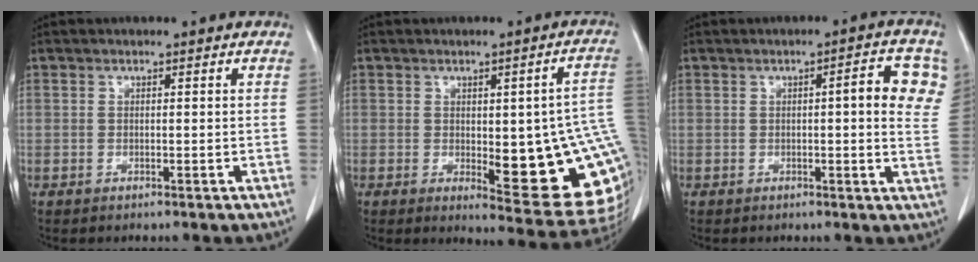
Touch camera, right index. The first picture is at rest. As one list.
[{"total": 18.6, "force": [-1.0, 4.5, 18.0], "torque": [-0.154, 0.002, 0.007]}, {"total": 7.0, "force": [1.8, 1.3, 6.7], "torque": [-0.072, 0.009, 0.012]}]